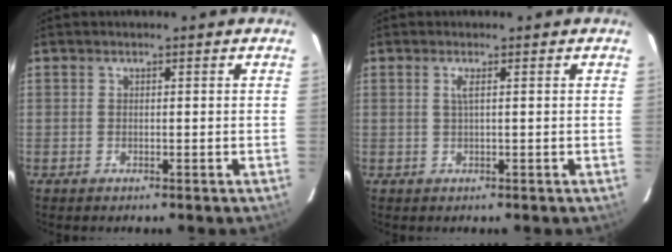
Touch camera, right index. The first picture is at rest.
{"total": 1.2, "force": [0.3, -0.3, 1.2], "torque": [-0.023, 0.000, 0.004]}